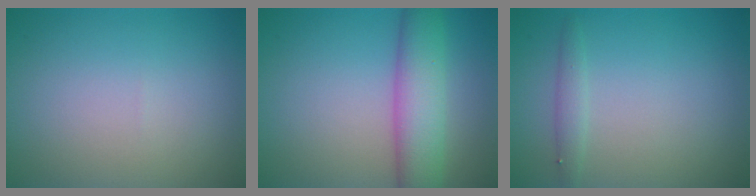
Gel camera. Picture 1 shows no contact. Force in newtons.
{"total": 6.0, "press": 5.9, "slide": 0.1}
{"total": 0.7, "press": 0.7, "slide": 0.1}